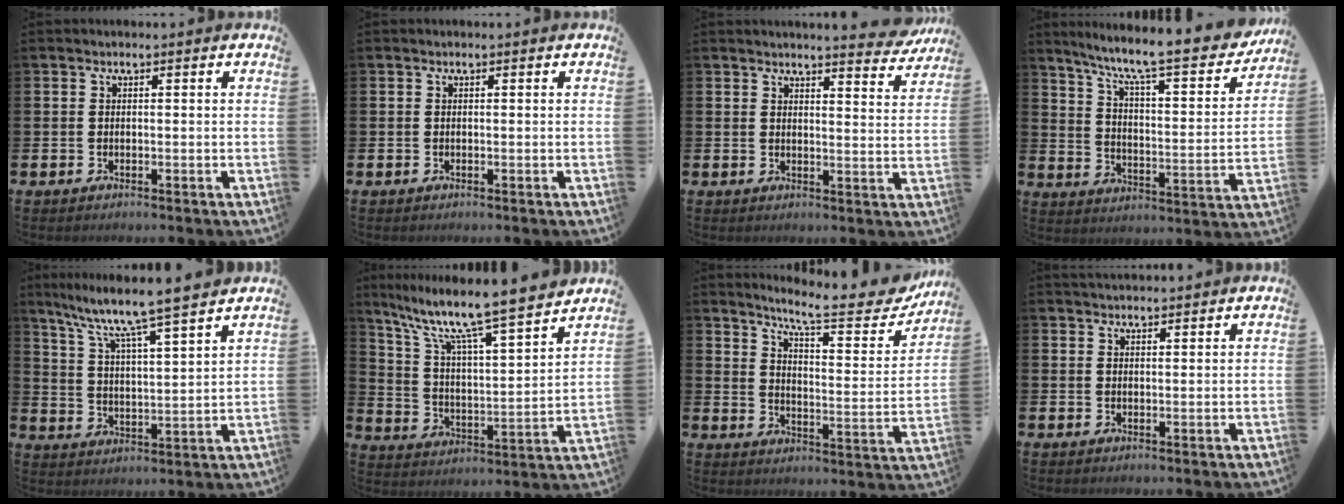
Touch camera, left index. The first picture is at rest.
{"total": 0.0}
{"total": 4.1, "force": [4.1, -0.1, 0.5], "torque": [0.002, -0.029, 0.069]}
{"total": 9.8, "force": [8.3, 1.4, 5.0], "torque": [-0.117, -0.063, 0.132]}
{"total": 8.6, "force": [7.9, -0.4, 3.4], "torque": [-0.094, -0.059, 0.131]}
{"total": 11.3, "force": [9.9, 0.6, 5.5], "torque": [-0.139, -0.075, 0.164]}
{"total": 9.2, "force": [8.0, 1.3, 4.5], "torque": [-0.093, -0.057, 0.129]}
{"total": 2.0, "force": [2.0, 0.3, 0.2], "torque": [0.005, -0.007, 0.034]}